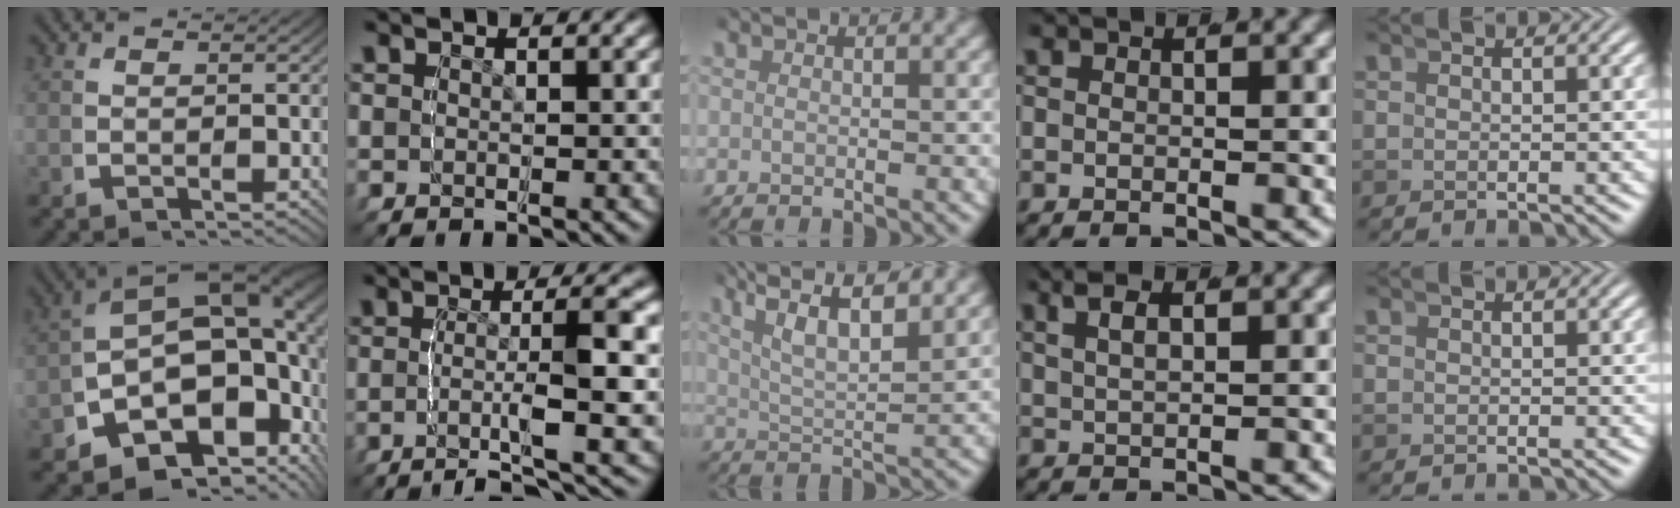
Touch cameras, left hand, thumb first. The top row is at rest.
{"thumb": {"total": 18.4, "force": [0.2, 12.2, 13.8], "torque": [-0.202, -0.004, -0.017]}, "index": {"total": 6.1, "force": [-3.4, 0.3, 5.0], "torque": [-0.079, -0.009, -0.055]}, "middle": {"total": 7.0, "force": [4.3, 2.4, 5.0], "torque": [-0.088, 0.004, 0.067]}, "ring": {"total": 2.9, "force": [1.8, 1.0, 2.1], "torque": [-0.029, 0.006, 0.033]}}